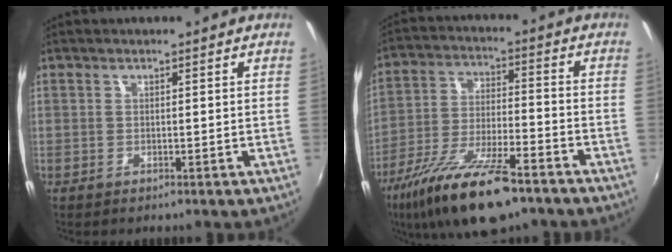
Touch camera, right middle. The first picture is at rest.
{"total": 17.4, "force": [-11.9, 4.9, 11.6], "torque": [-0.231, -0.035, -0.211]}